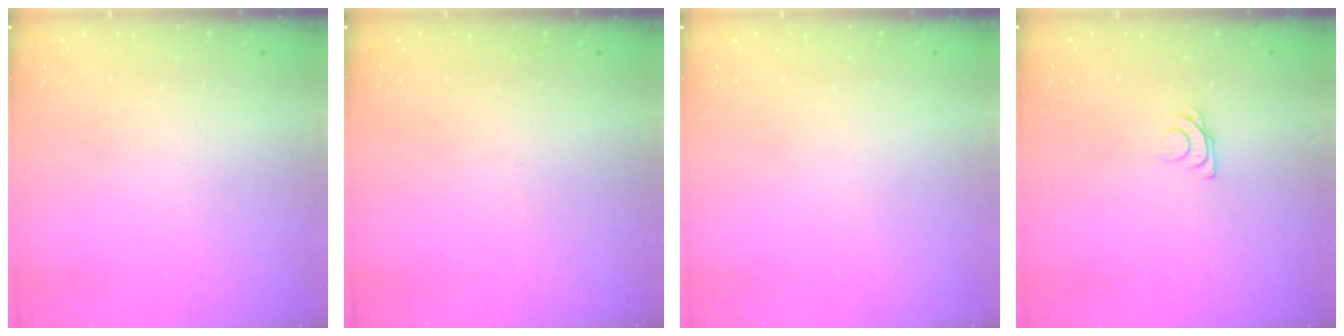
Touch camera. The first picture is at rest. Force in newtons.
{"total": 0.0}
{"total": 0.0}
{"total": 6.1, "press": 6.0, "slide": 0.7}